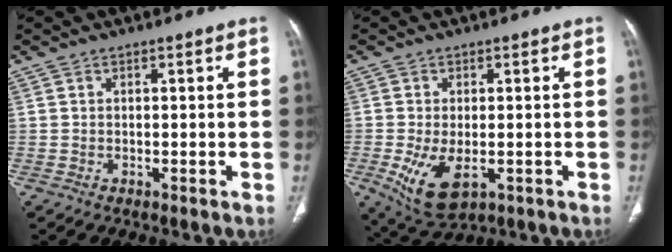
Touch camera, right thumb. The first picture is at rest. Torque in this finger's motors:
{"motor_torque": [-0.36, 0.41, 1.00, -0.02, 0.22]}